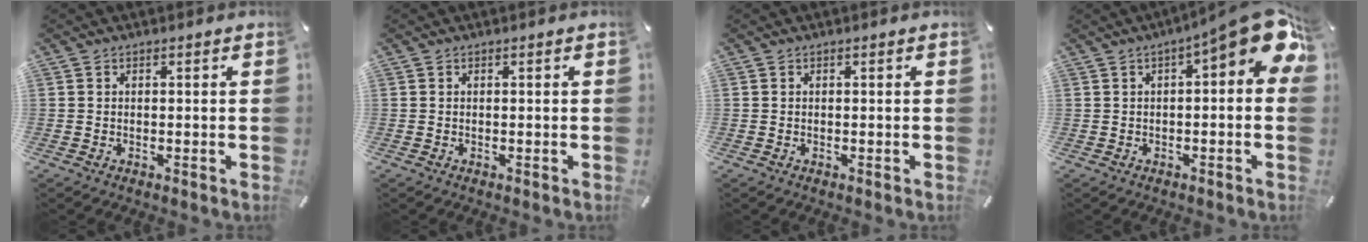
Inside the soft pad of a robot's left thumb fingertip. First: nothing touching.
{"total": 0.0}
{"total": 0.0}
{"total": 12.0, "force": [4.2, 3.4, 10.7], "torque": [-0.140, -0.039, 0.068]}